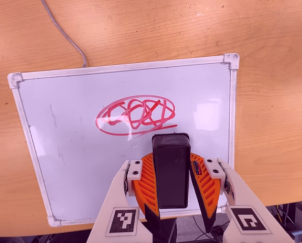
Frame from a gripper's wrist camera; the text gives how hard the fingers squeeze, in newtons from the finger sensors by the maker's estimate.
{"total": 7.5, "left": 6.8, "right": 8.2}